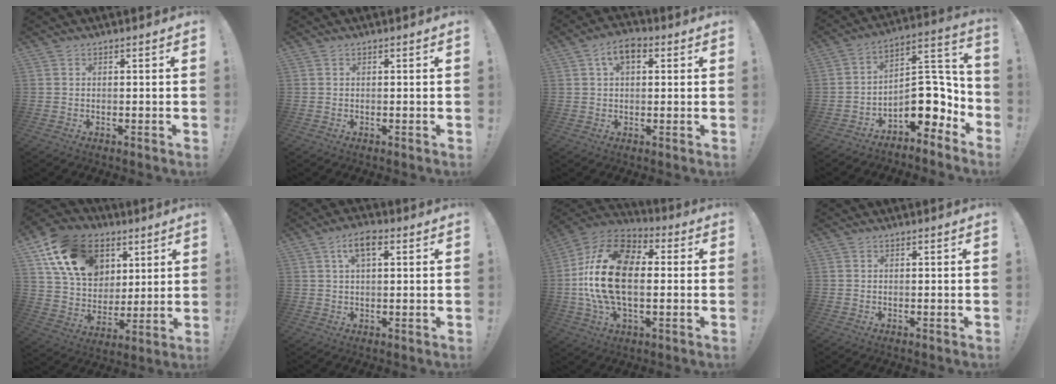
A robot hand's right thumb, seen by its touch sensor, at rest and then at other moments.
{"total": 0.0}
{"total": 6.7, "force": [2.6, 3.9, 4.7], "torque": [-0.074, 0.006, 0.046]}
{"total": 14.4, "force": [-4.5, 9.0, 10.3], "torque": [-0.113, 0.019, -0.059]}
{"total": 19.8, "force": [9.2, 14.3, 10.1], "torque": [-0.166, -0.031, 0.183]}
{"total": 6.6, "force": [2.5, 3.2, 5.2], "torque": [-0.082, 0.004, 0.042]}
{"total": 21.6, "force": [-0.3, 12.7, 17.4], "torque": [-0.325, 0.014, -0.006]}
{"total": 0.0}